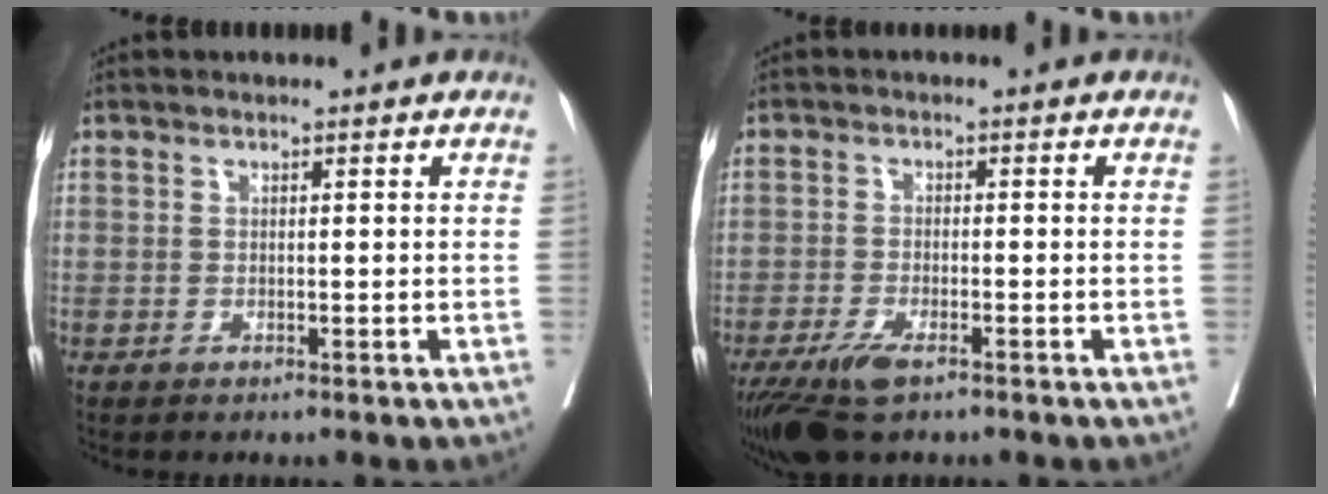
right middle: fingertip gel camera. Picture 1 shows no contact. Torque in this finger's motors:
{"motor_torque": [0.15, -0.08, 0.10, 0.03]}